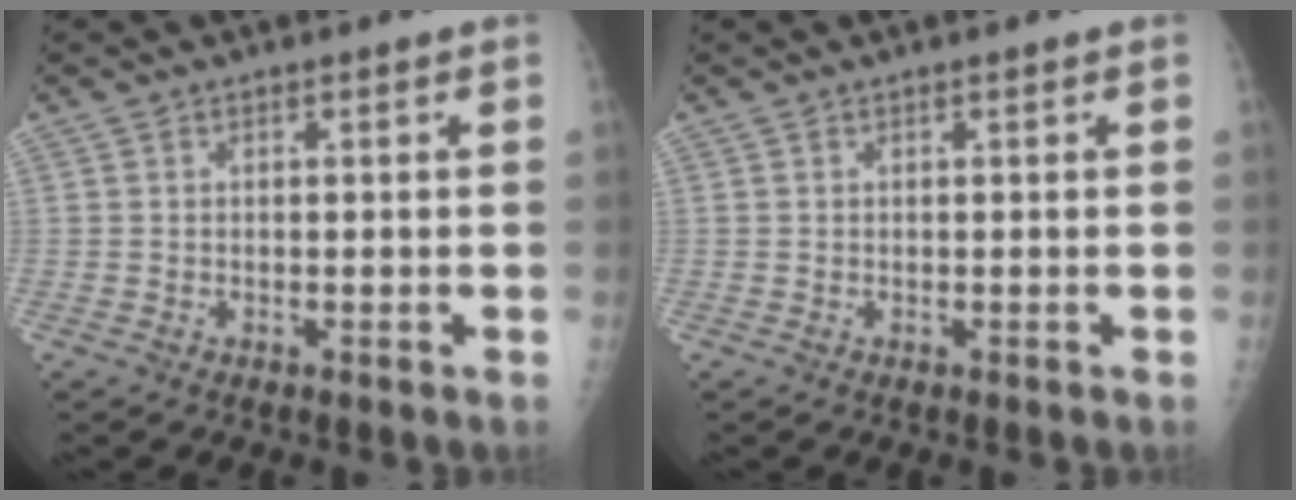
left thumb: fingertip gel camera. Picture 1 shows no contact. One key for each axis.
{"total": 0.0}